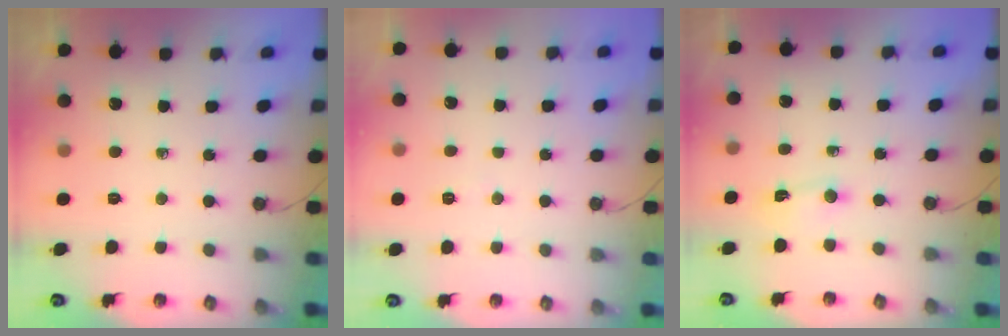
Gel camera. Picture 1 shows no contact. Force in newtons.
{"total": 3.5, "press": 3.5, "slide": 0.5}
{"total": 2.7, "press": 2.7, "slide": 0.4}